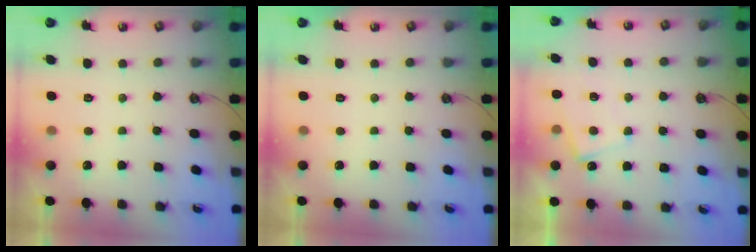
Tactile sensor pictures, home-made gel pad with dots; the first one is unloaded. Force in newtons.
{"total": 0.0}
{"total": 3.8, "press": 3.7, "slide": 0.4}